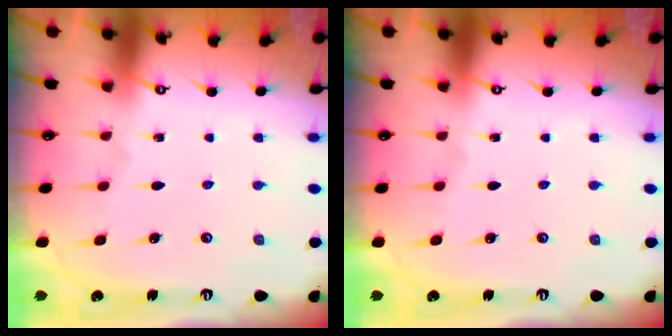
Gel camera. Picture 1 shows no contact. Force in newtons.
{"total": 0.0}